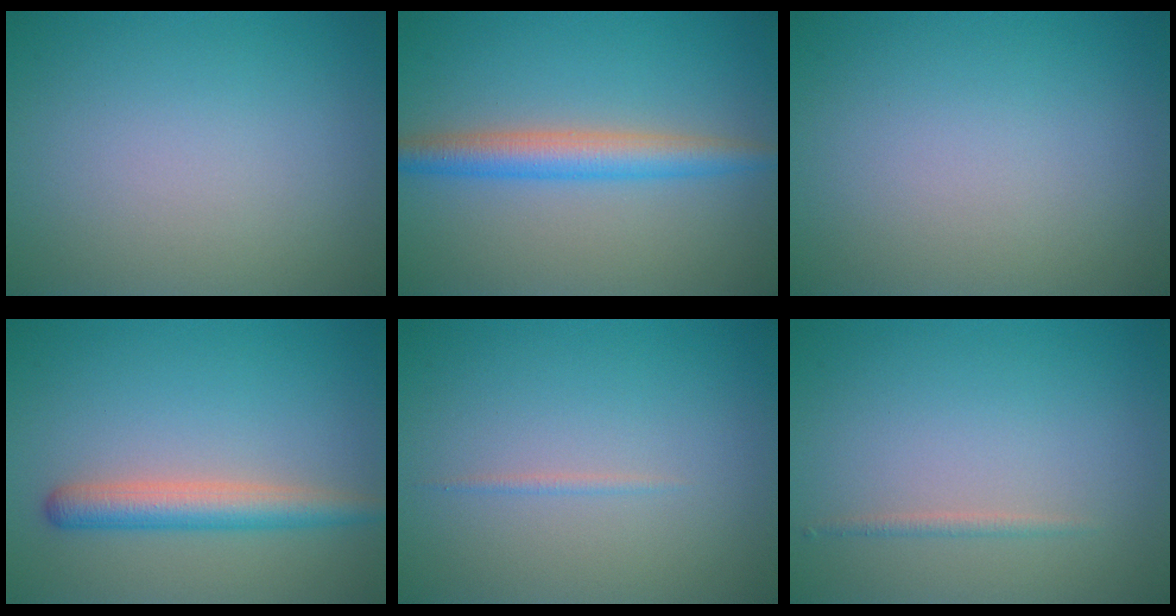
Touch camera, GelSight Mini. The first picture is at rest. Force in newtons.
{"total": 3.9, "press": 3.9, "slide": 0.0}
{"total": 0.0}
{"total": 3.6, "press": 3.6, "slide": 0.2}
{"total": 0.5, "press": 0.5, "slide": 0.0}
{"total": 0.8, "press": 0.8, "slide": 0.0}